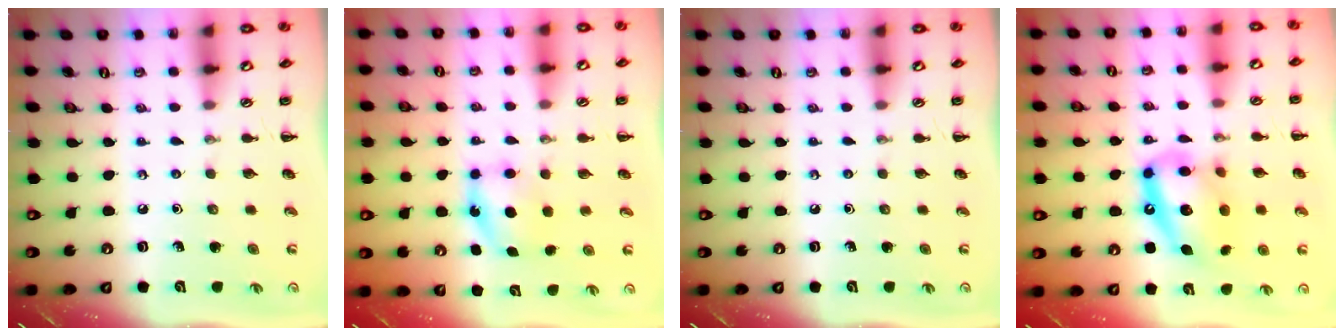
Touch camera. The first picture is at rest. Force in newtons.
{"total": 5.9, "press": 5.9, "slide": 1.0}
{"total": 0.0}
{"total": 15.8, "press": 15.3, "slide": 3.9}